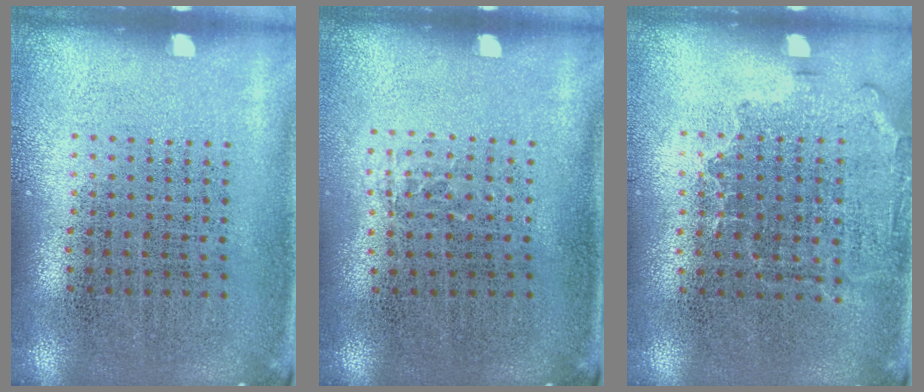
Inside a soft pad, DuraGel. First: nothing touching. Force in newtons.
{"total": 0.5, "press": 0.4, "slide": 0.3}
{"total": 1.4, "press": 1.1, "slide": 0.9}